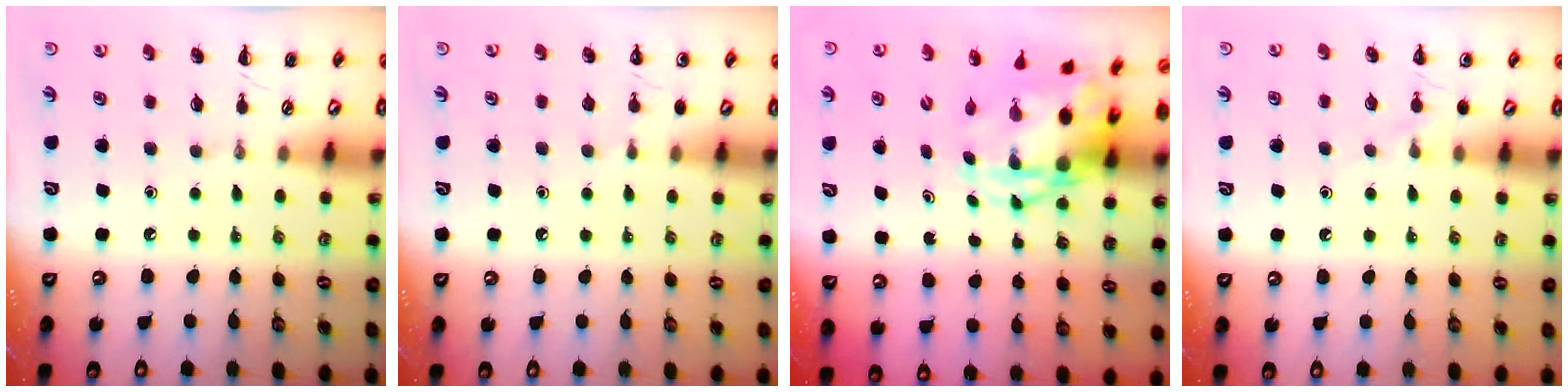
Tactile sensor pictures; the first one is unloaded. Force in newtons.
{"total": 4.2, "press": 4.0, "slide": 1.2}
{"total": 5.2, "press": 5.0, "slide": 1.4}
{"total": 5.3, "press": 4.9, "slide": 2.0}